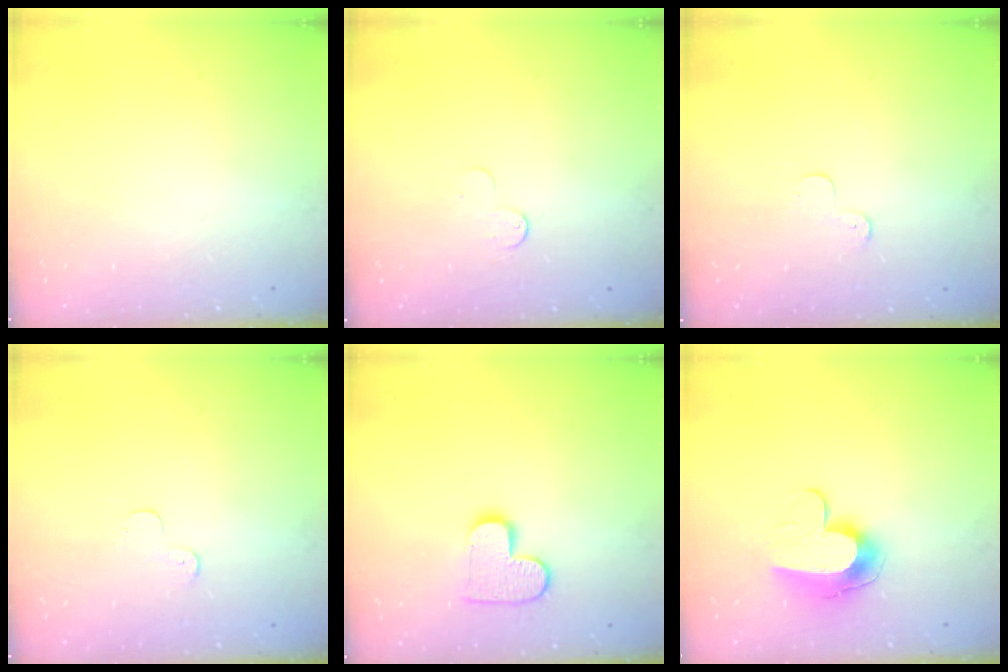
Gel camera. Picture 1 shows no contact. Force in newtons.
{"total": 4.1, "press": 4.0, "slide": 0.4}
{"total": 3.5, "press": 3.5, "slide": 0.4}
{"total": 3.5, "press": 3.5, "slide": 0.4}
{"total": 9.8, "press": 9.8, "slide": 0.6}
{"total": 10.7, "press": 10.7, "slide": 0.5}